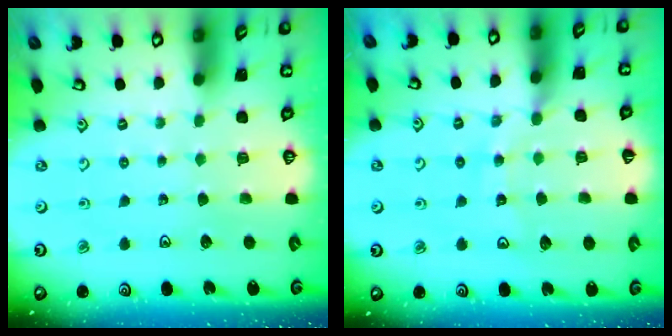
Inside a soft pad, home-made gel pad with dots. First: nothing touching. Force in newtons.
{"total": 11.8, "press": 11.7, "slide": 1.4}